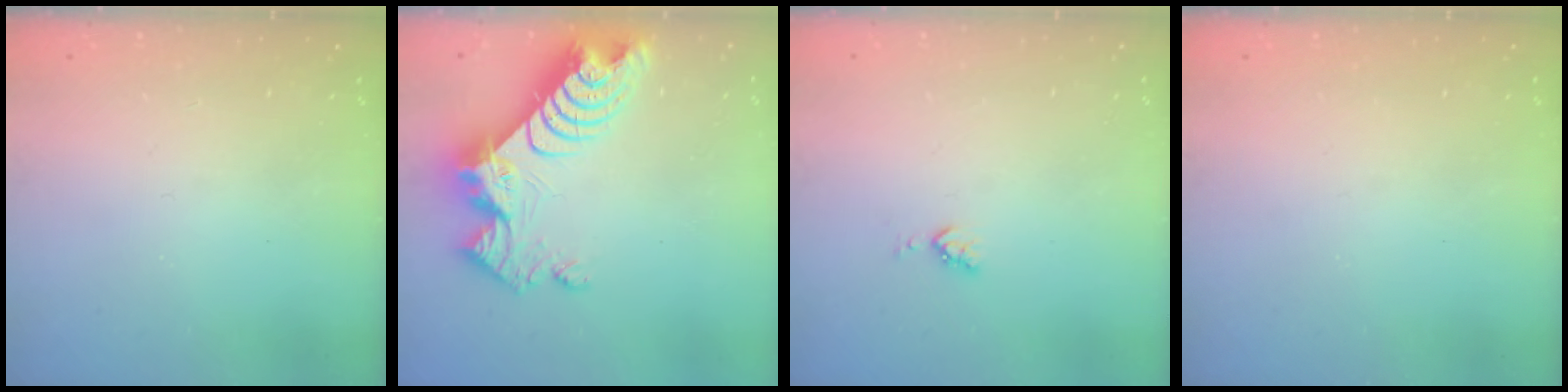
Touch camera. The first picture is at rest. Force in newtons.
{"total": 14.7, "press": 14.6, "slide": 1.2}
{"total": 3.6, "press": 3.5, "slide": 0.4}
{"total": 0.0}